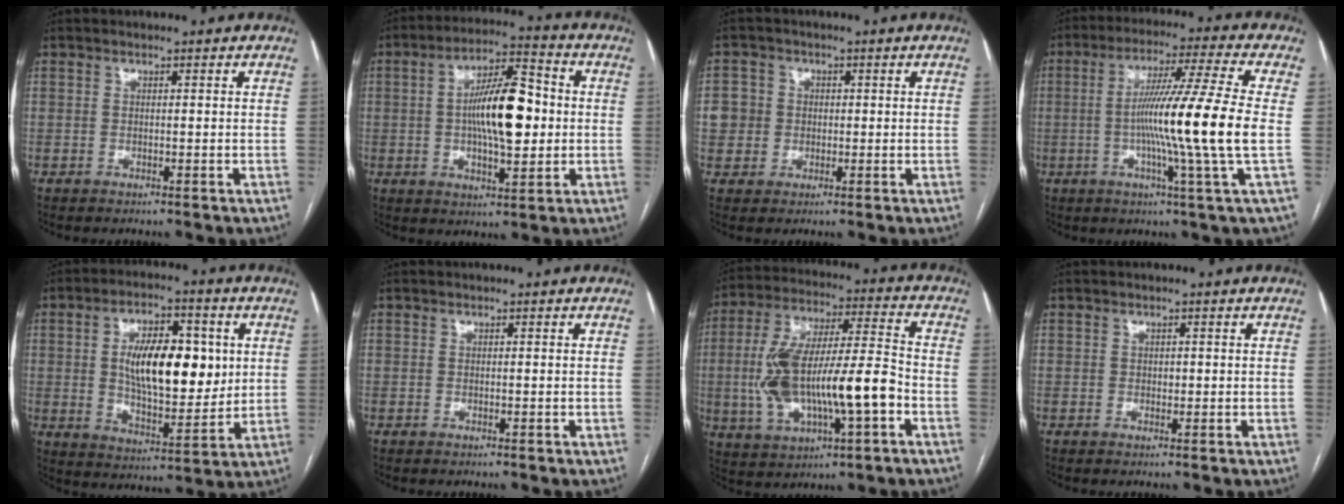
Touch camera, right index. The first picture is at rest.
{"total": 12.0, "force": [0.1, 3.7, 11.4], "torque": [-0.200, 0.019, 0.002]}
{"total": 5.1, "force": [0.2, 5.0, 0.9], "torque": [-0.017, 0.014, 0.005]}
{"total": 15.3, "force": [-1.5, -2.7, 14.9], "torque": [-0.259, -0.015, -0.034]}
{"total": 14.7, "force": [2.4, 6.2, 13.1], "torque": [-0.221, 0.010, 0.044]}
{"total": 0.0}
{"total": 18.1, "force": [-3.7, 4.6, 17.1], "torque": [-0.335, 0.019, -0.053]}
{"total": 0.7, "force": [0.0, 0.5, 0.4], "torque": [-0.005, 0.001, 0.001]}